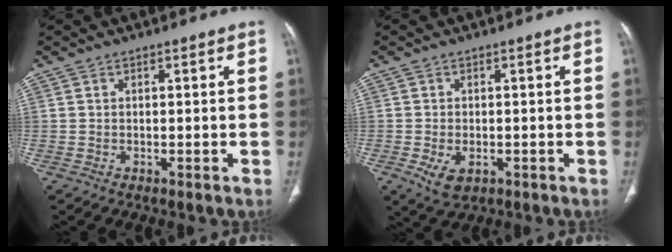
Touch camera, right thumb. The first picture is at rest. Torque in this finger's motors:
{"motor_torque": [-0.19, 0.26, 0.35, 0.40, 0.14]}